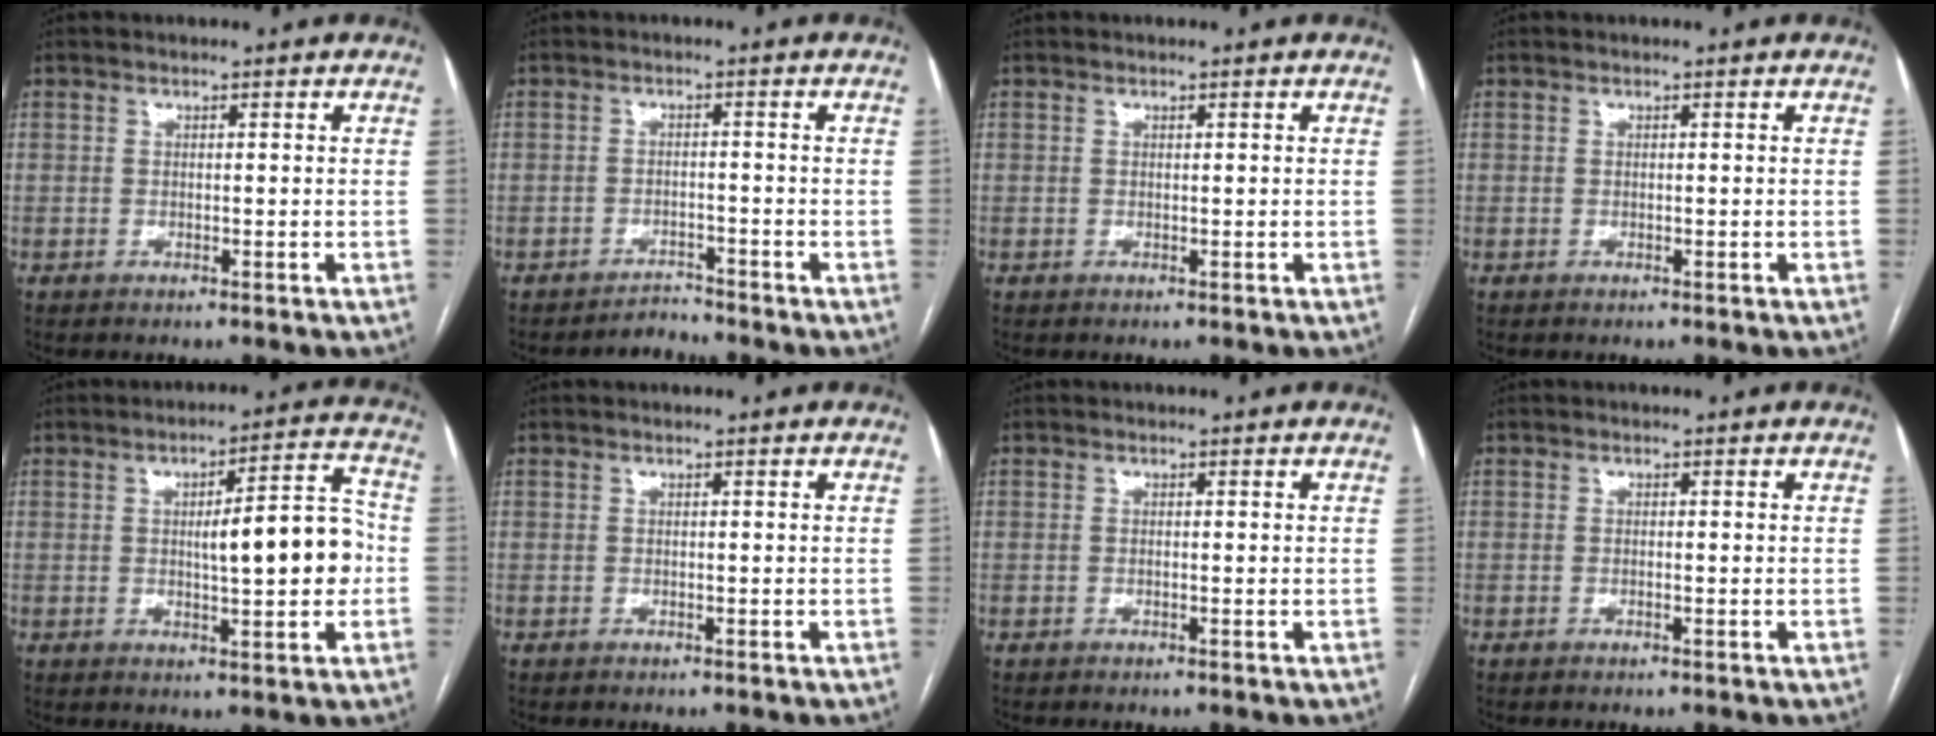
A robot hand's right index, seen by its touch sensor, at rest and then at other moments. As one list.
[{"total": 2.2, "force": [-2.0, 0.1, -0.7], "torque": [0.019, -0.008, -0.032]}, {"total": 0.0}, {"total": 0.0}, {"total": 10.5, "force": [-0.4, 2.2, 10.3], "torque": [-0.139, 0.022, -0.002]}, {"total": 0.0}, {"total": 0.0}, {"total": 0.0}]